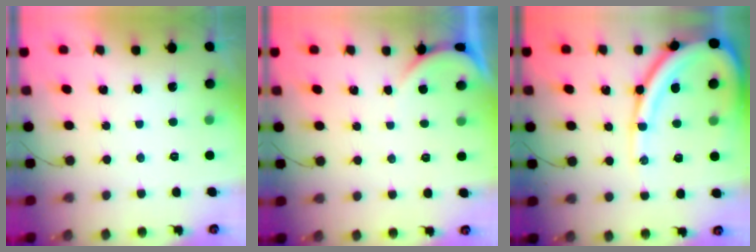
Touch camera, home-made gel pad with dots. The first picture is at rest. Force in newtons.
{"total": 2.0, "press": 2.0, "slide": 0.2}
{"total": 14.6, "press": 14.5, "slide": 1.3}